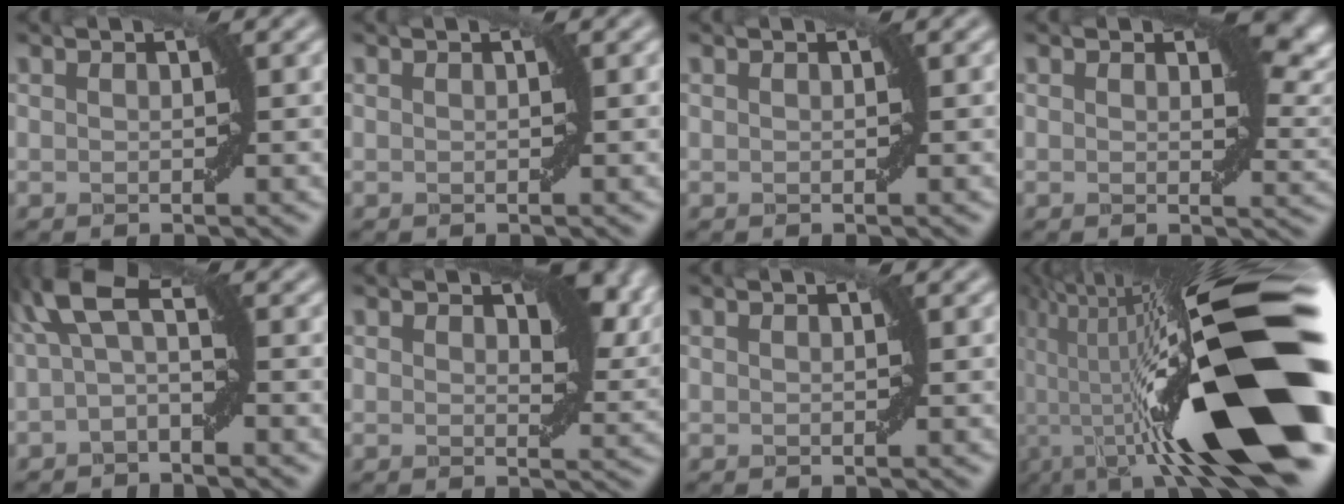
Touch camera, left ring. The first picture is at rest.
{"total": 0.0}
{"total": 0.0}
{"total": 5.1, "force": [3.2, 1.8, 3.6], "torque": [-0.050, 0.010, 0.053]}
{"total": 2.2, "force": [-0.2, 0.7, 2.1], "torque": [-0.051, 0.006, 0.006]}
{"total": 7.1, "force": [4.3, 2.7, 4.9], "torque": [-0.060, 0.019, 0.061]}
{"total": 0.0}
{"total": 18.5, "force": [-7.2, 4.4, 16.4], "torque": [-0.249, 0.006, -0.122]}